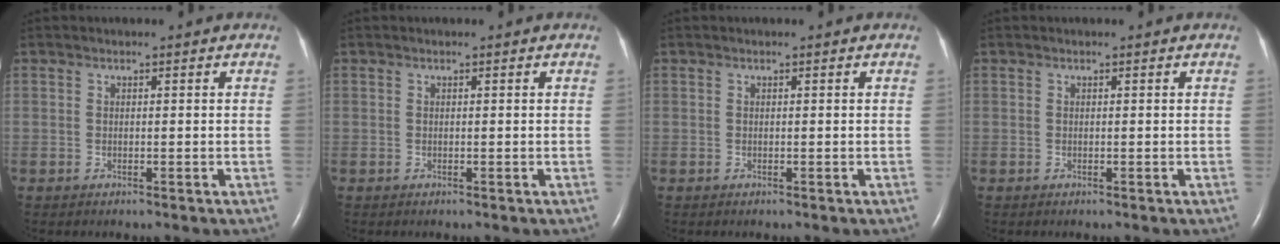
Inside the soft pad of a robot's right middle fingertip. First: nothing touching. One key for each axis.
{"total": 0.0}
{"total": 0.0}
{"total": 0.0}